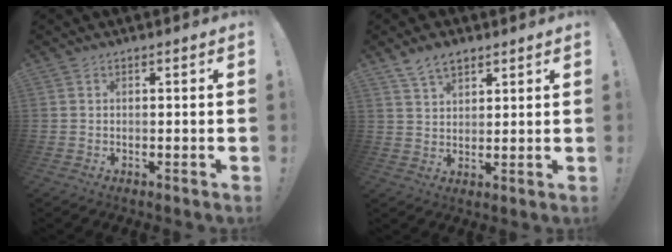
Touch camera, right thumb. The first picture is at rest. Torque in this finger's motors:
{"motor_torque": [0.00, 0.00, 0.00, 0.00, 0.00]}